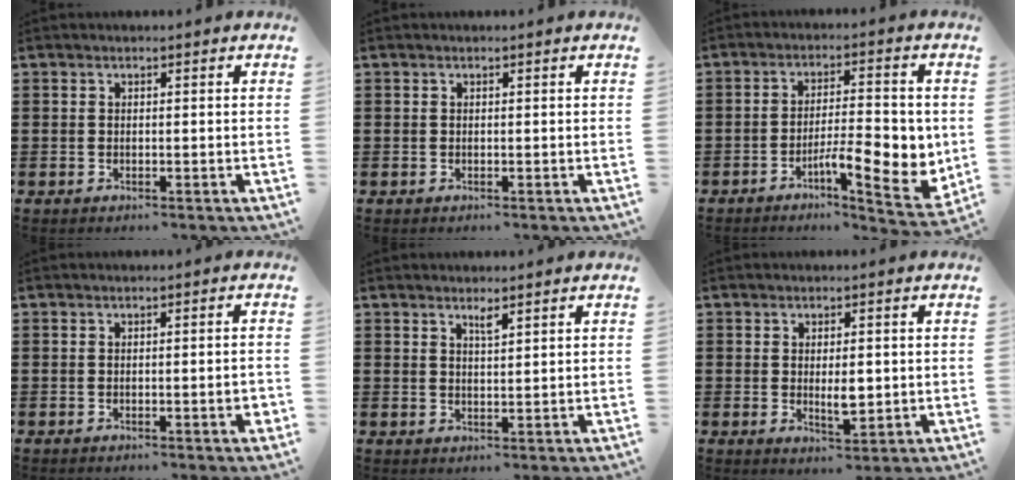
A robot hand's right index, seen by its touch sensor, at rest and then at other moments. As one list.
[{"total": 0.0}, {"total": 10.2, "force": [-2.4, 3.4, 9.3], "torque": [-0.126, -0.005, -0.034]}, {"total": 2.2, "force": [-0.7, 0.1, 2.1], "torque": [-0.034, -0.002, -0.012]}, {"total": 1.7, "force": [1.2, 0.2, 1.1], "torque": [-0.023, 0.000, 0.021]}, {"total": 3.5, "force": [0.0, 1.4, 3.3], "torque": [-0.053, -0.002, -0.002]}]